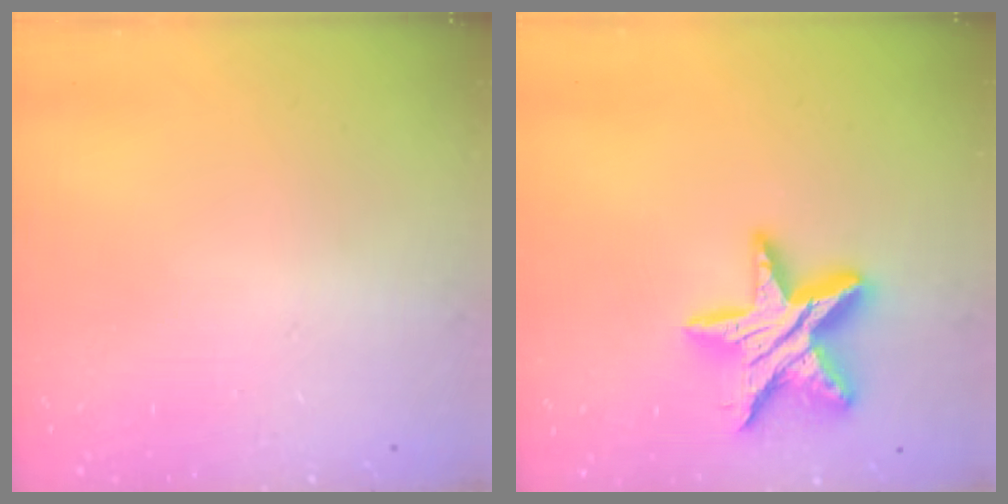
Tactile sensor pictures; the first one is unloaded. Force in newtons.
{"total": 17.4, "press": 17.4, "slide": 0.8}